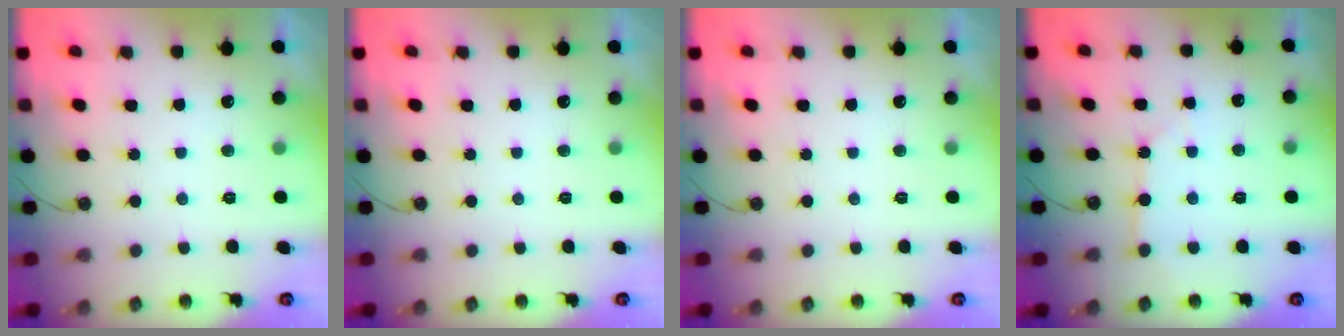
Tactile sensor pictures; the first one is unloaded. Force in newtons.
{"total": 0.0}
{"total": 0.0}
{"total": 3.6, "press": 3.6, "slide": 0.5}